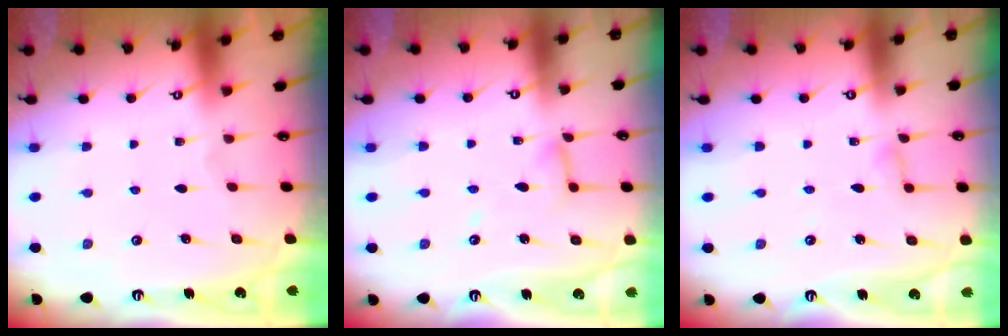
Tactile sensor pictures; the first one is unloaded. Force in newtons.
{"total": 5.7, "press": 5.7, "slide": 0.5}
{"total": 3.0, "press": 3.0, "slide": 0.3}